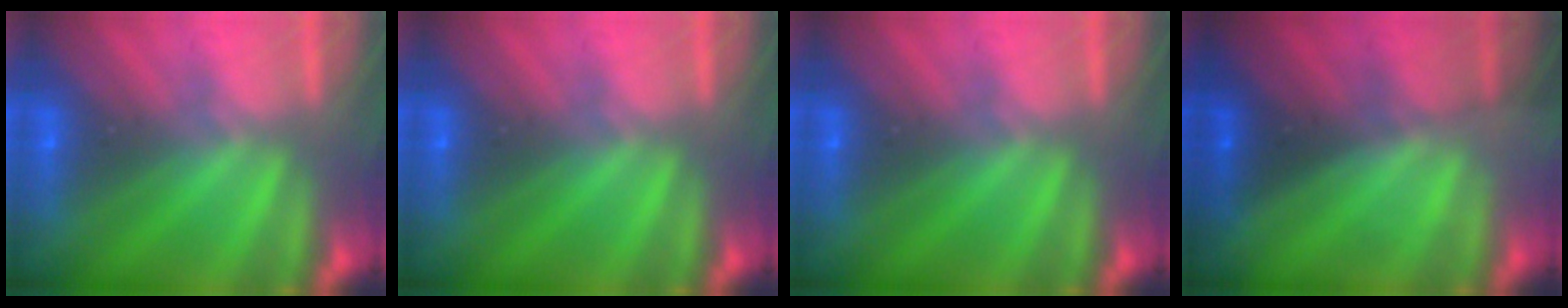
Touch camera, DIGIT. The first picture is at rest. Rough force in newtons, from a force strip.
{"total": 0.0}
{"total": 0.0}
{"total": 1.4}